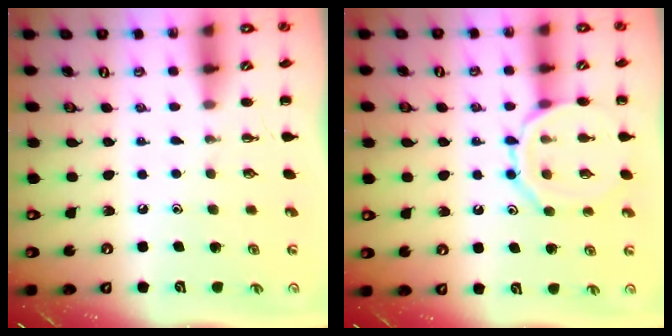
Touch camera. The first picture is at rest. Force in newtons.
{"total": 12.0, "press": 12.0, "slide": 0.8}